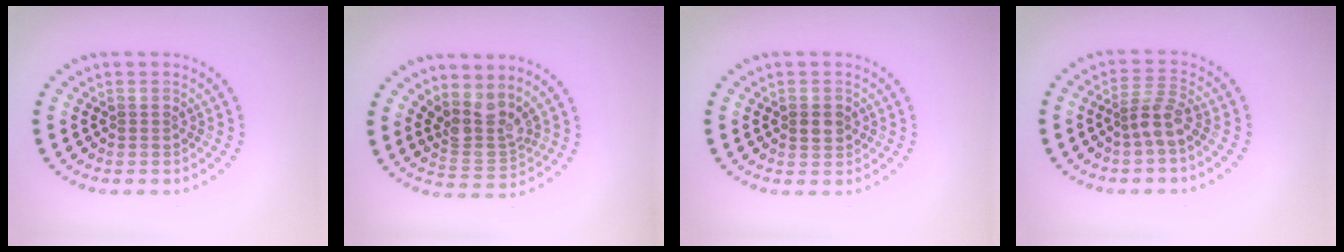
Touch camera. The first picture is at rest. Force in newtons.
{"total": 3.4, "press": 2.5, "slide": 2.3}
{"total": 1.4, "press": 1.4, "slide": 0.1}
{"total": 2.5, "press": 1.9, "slide": 1.7}